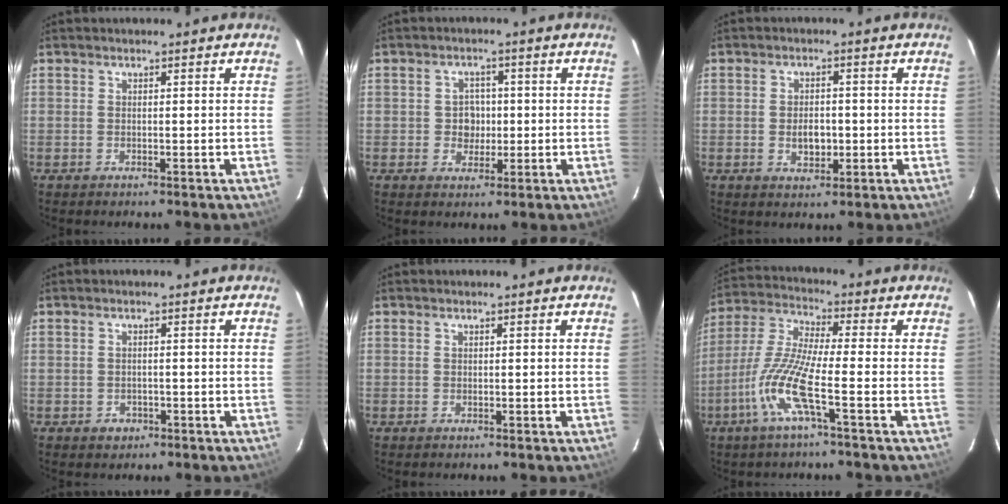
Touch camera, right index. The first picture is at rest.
{"total": 3.6, "force": [-0.2, 3.4, 1.2], "torque": [-0.022, 0.011, 0.000]}
{"total": 4.0, "force": [-0.6, 2.6, 3.0], "torque": [-0.052, 0.001, -0.006]}
{"total": 2.1, "force": [-0.9, 1.8, 0.6], "torque": [-0.012, 0.002, -0.008]}
{"total": 0.0}
{"total": 10.8, "force": [-4.4, 0.4, 9.9], "torque": [-0.219, -0.001, -0.093]}